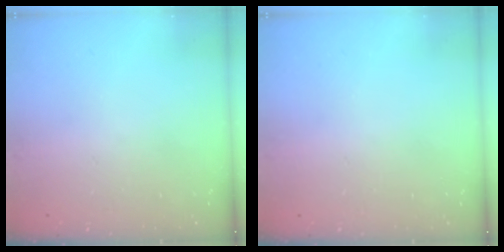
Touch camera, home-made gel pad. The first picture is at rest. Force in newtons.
{"total": 0.0}